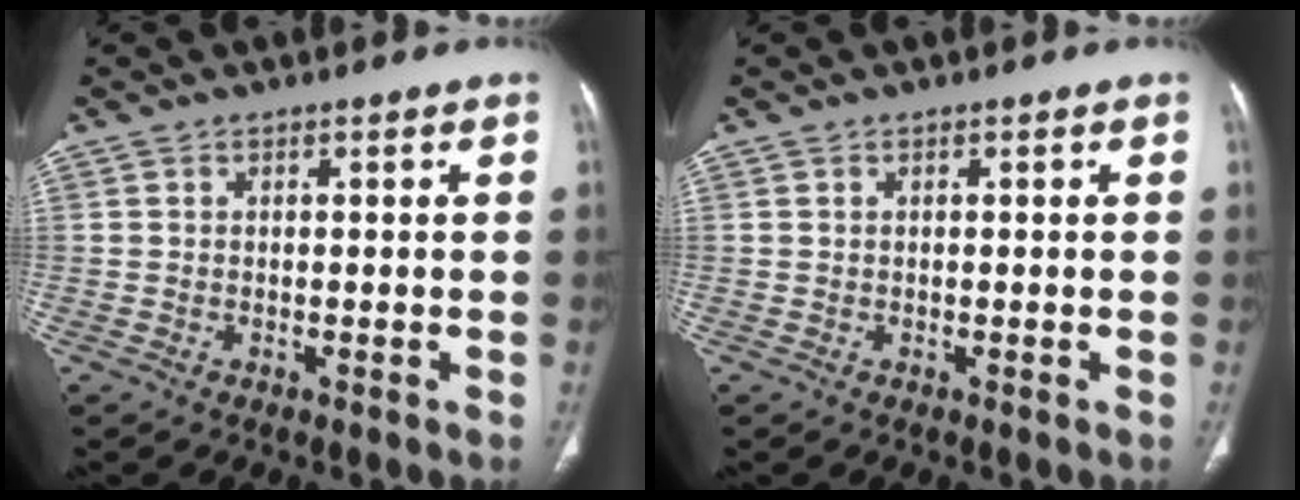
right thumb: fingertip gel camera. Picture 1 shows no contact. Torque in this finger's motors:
{"motor_torque": [0.03, 0.03, 0.00, 0.00, 0.04]}